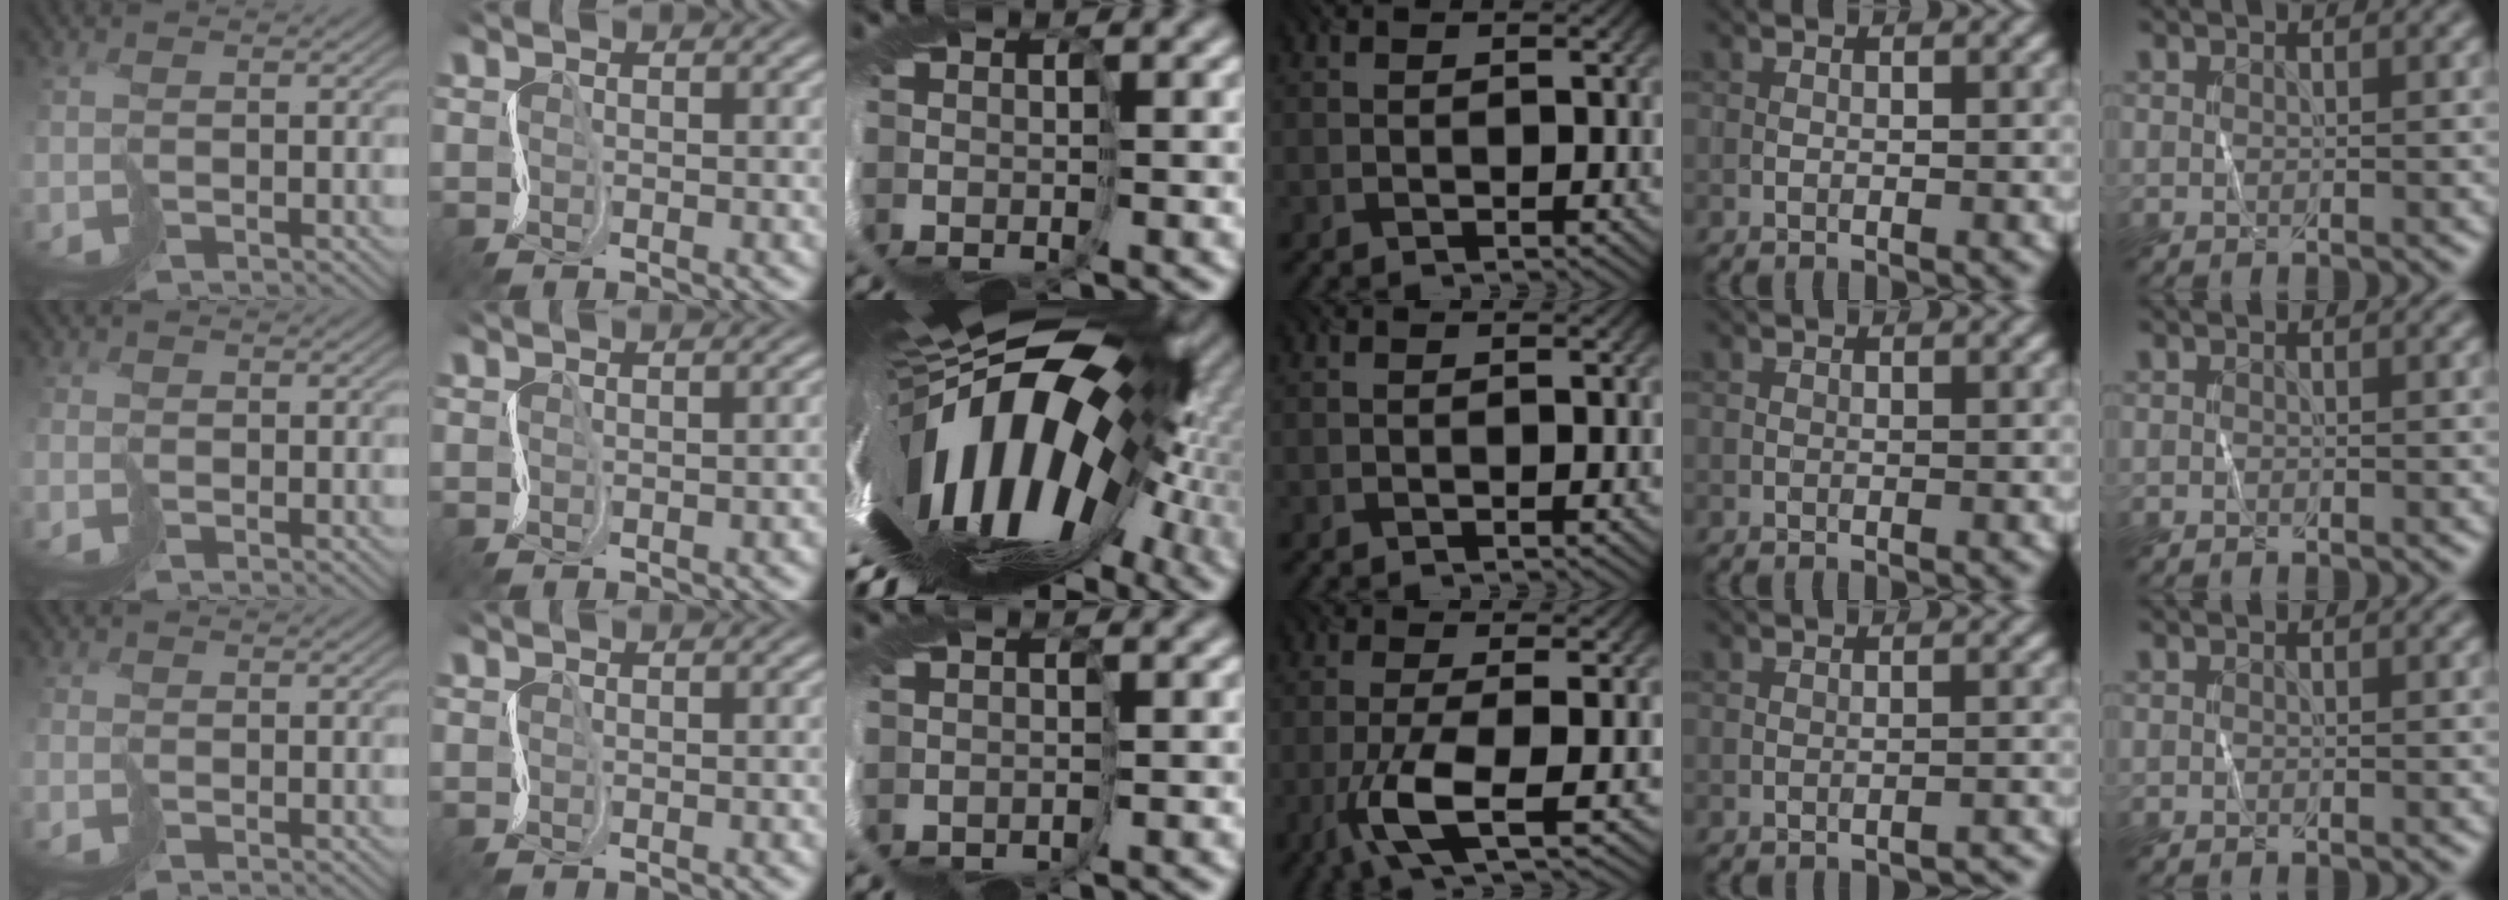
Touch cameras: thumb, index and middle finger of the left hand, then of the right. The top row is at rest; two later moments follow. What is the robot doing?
{"motion": "cut", "object": "tape"}